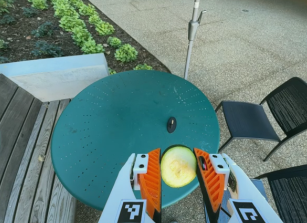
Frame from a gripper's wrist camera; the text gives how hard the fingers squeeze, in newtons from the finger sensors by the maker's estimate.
{"total": 13.7, "left": 14.3, "right": 13.2}